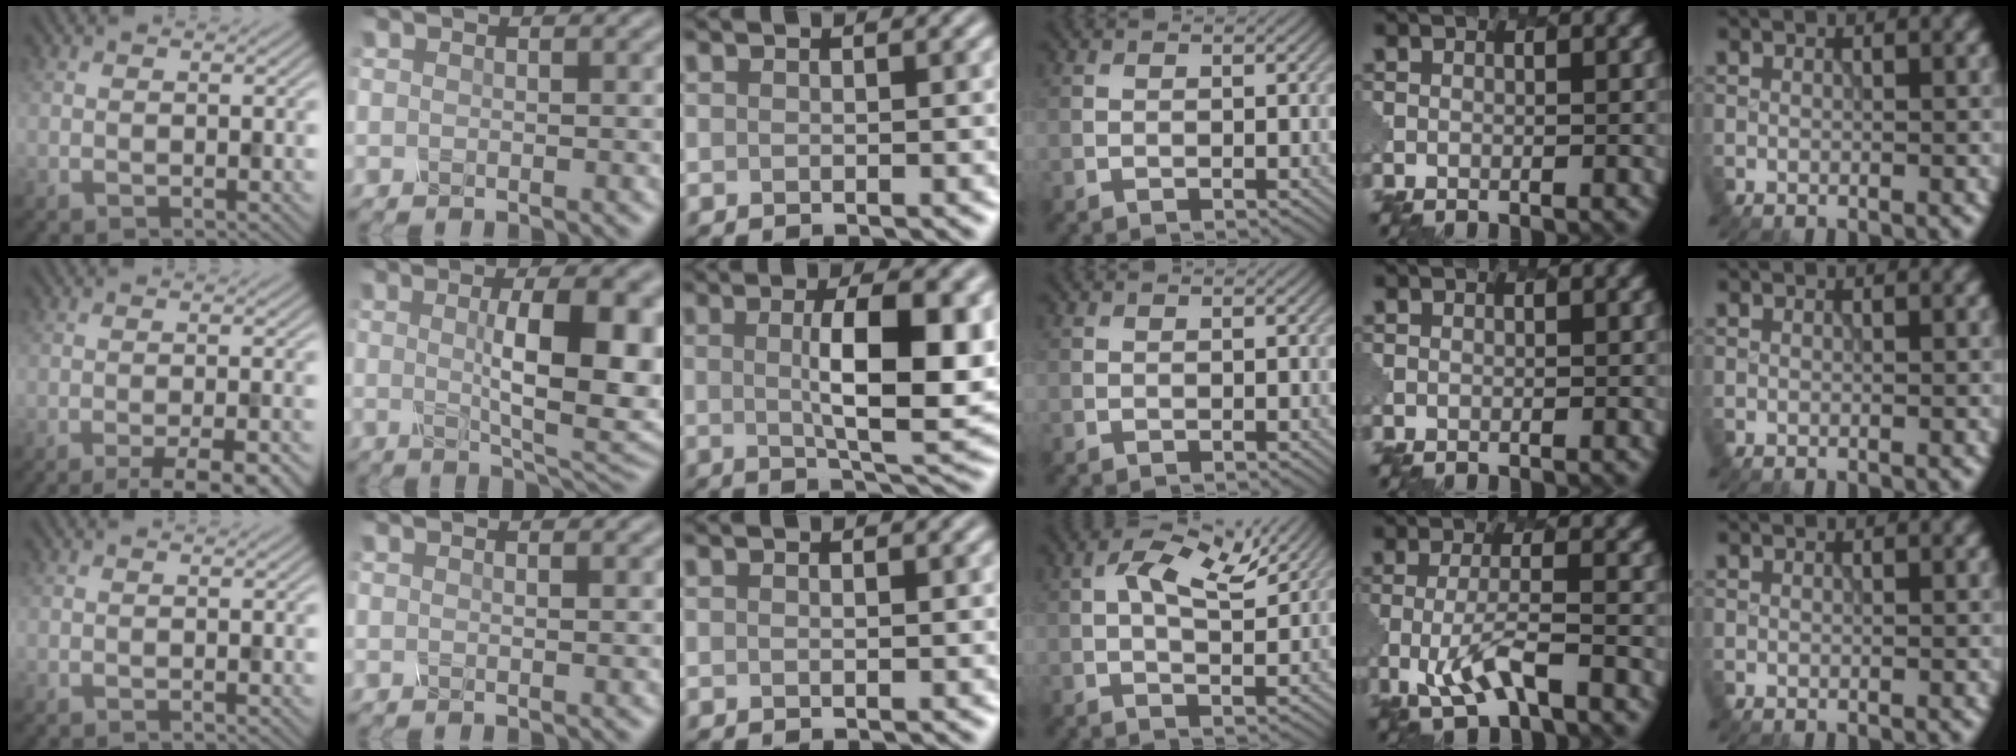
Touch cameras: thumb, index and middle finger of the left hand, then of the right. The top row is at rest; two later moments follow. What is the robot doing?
{"motion": "unscrew", "object": "spray bottle"}